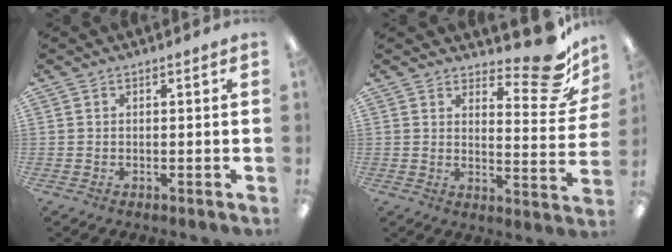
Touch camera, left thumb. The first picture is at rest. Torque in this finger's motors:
{"motor_torque": [-0.11, -0.19, -0.02, -0.14, 0.00]}